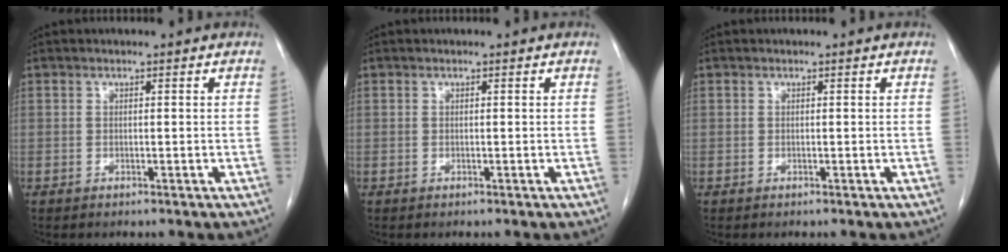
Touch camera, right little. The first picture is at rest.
{"total": 0.0}
{"total": 0.0}